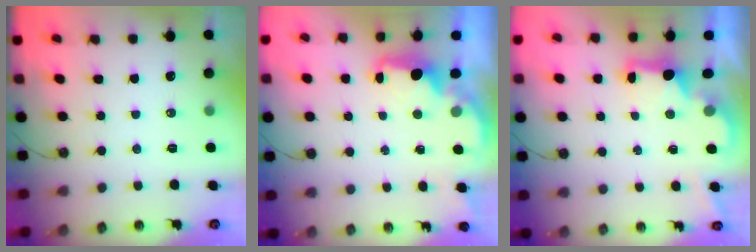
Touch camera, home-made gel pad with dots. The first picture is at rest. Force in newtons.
{"total": 2.2, "press": 2.1, "slide": 0.8}
{"total": 2.5, "press": 2.3, "slide": 0.8}